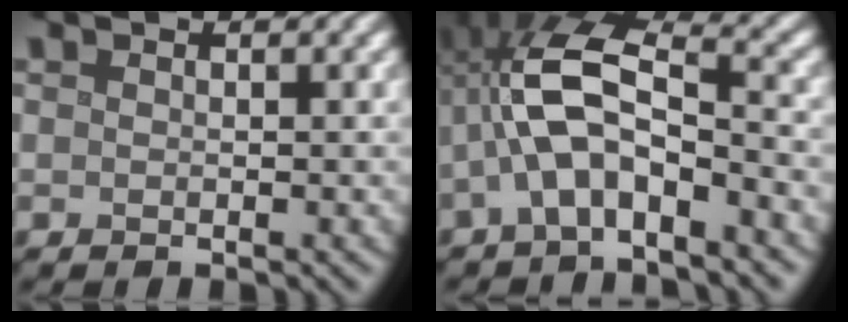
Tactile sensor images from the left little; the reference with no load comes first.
{"total": 8.0, "force": [-2.4, 3.5, 6.8], "torque": [-0.141, 0.024, -0.053]}